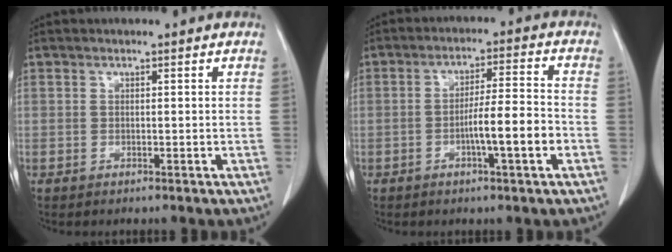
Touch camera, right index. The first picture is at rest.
{"total": 7.7, "force": [-2.5, 0.2, 7.3], "torque": [-0.120, 0.007, -0.042]}